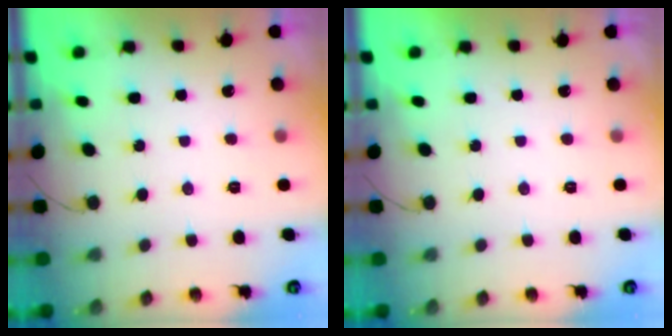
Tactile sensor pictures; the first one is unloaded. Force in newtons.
{"total": 1.6, "press": 1.6, "slide": 0.0}